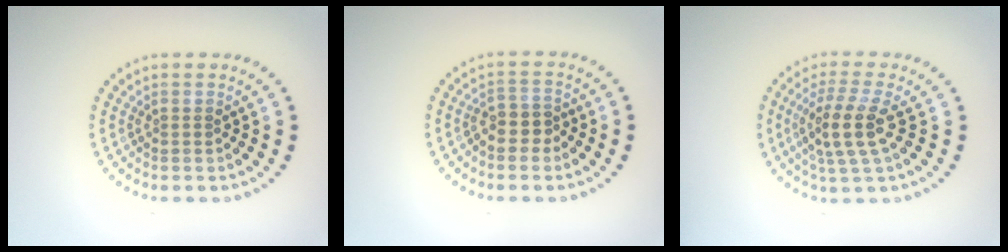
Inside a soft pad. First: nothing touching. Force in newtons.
{"total": 2.4, "press": 2.2, "slide": 1.1}
{"total": 4.0, "press": 3.5, "slide": 1.9}